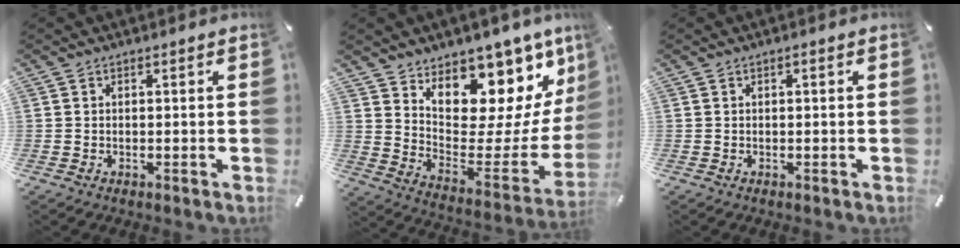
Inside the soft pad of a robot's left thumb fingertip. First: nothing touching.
{"total": 12.7, "force": [10.0, 7.0, 3.7], "torque": [-0.031, -0.121, 0.166]}
{"total": 0.5, "force": [-0.1, 0.1, 0.5], "torque": [-0.009, 0.001, -0.002]}